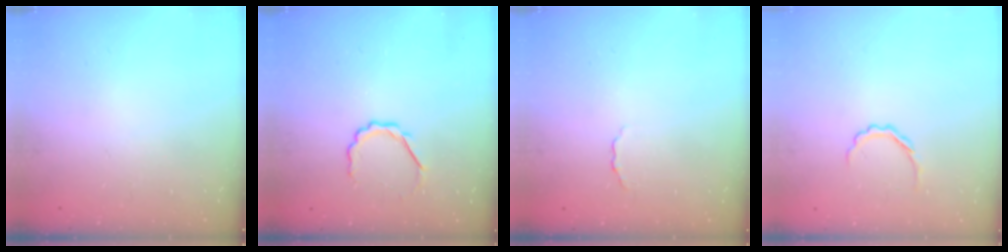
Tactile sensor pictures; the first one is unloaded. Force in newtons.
{"total": 4.5, "press": 4.3, "slide": 1.4}
{"total": 1.2, "press": 1.2, "slide": 0.3}
{"total": 3.8, "press": 3.7, "slide": 0.7}